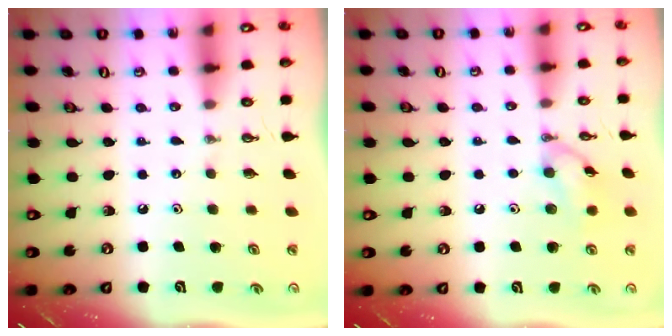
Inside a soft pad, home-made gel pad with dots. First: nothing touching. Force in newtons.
{"total": 9.1, "press": 9.1, "slide": 0.4}